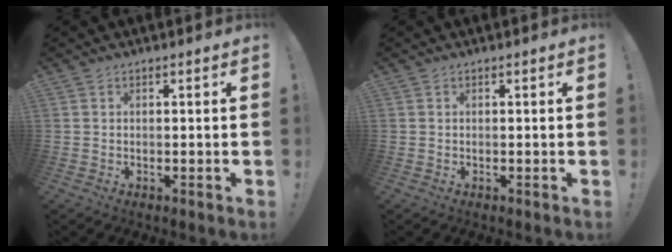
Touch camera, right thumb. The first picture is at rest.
{"total": 0.0}